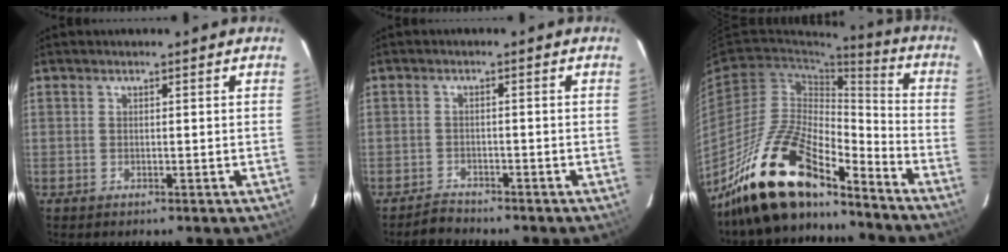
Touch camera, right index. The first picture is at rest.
{"total": 2.6, "force": [-2.4, 0.9, 0.0], "torque": [-0.006, 0.006, -0.043]}
{"total": 22.0, "force": [-15.0, 9.1, 13.2], "torque": [-0.275, -0.023, -0.261]}